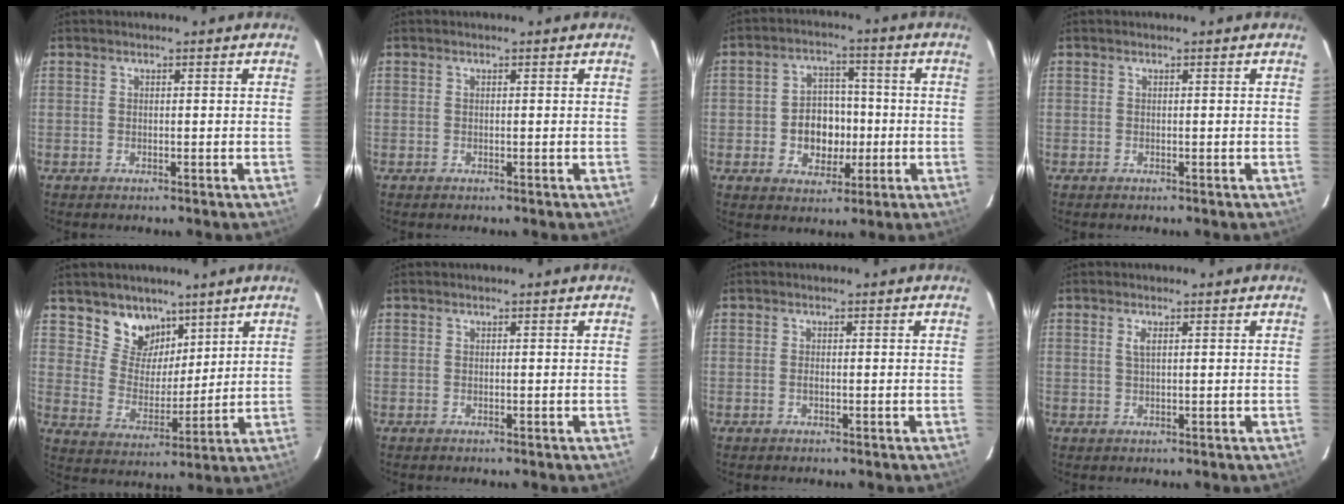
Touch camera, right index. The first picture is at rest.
{"total": 0.0}
{"total": 8.5, "force": [-1.6, 6.8, 4.7], "torque": [-0.102, 0.017, -0.014]}
{"total": 0.0}
{"total": 9.4, "force": [6.6, 6.3, 2.4], "torque": [-0.044, -0.001, 0.125]}
{"total": 0.0}
{"total": 0.5, "force": [-0.2, 0.2, 0.4], "torque": [-0.009, -0.001, -0.004]}
{"total": 1.6, "force": [0.6, 0.5, 1.4], "torque": [-0.027, 0.002, 0.009]}